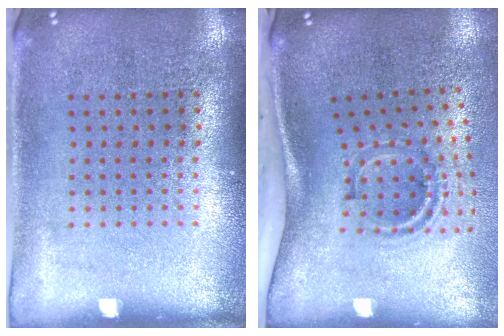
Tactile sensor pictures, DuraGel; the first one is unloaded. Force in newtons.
{"total": 1.7, "press": 1.1, "slide": 1.3}